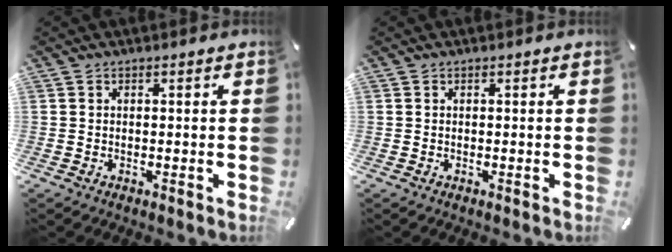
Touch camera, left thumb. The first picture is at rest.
{"total": 0.0}